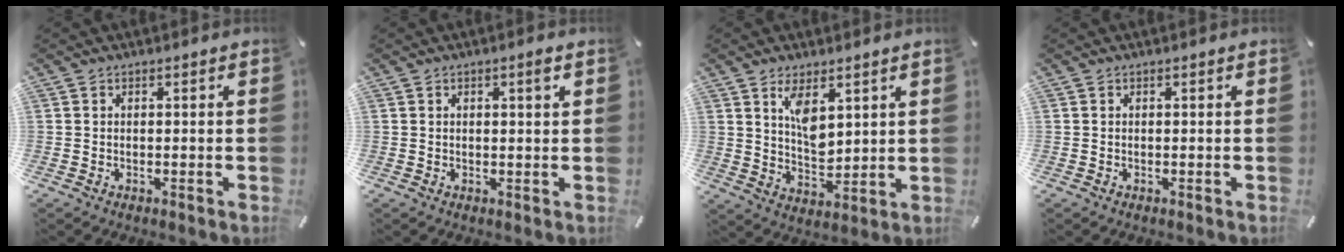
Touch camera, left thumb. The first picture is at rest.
{"total": 2.0, "force": [0.8, 0.5, 1.8], "torque": [-0.029, 0.000, 0.011]}
{"total": 8.0, "force": [4.4, 4.2, 5.1], "torque": [-0.083, -0.023, 0.075]}
{"total": 0.0}